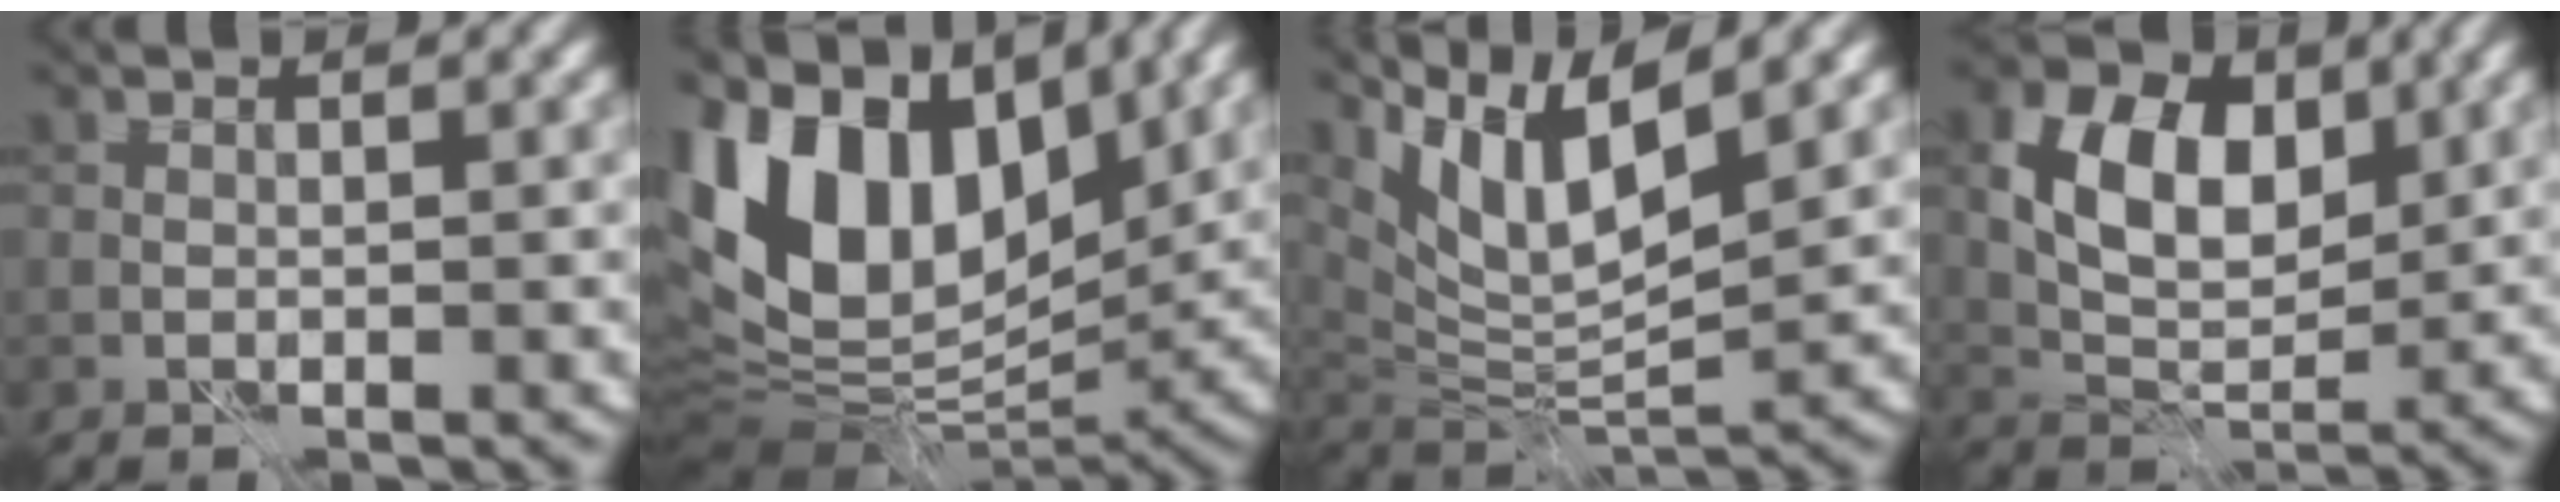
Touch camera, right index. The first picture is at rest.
{"total": 13.6, "force": [4.8, 8.5, 9.4], "torque": [-0.193, 0.021, 0.086]}
{"total": 8.0, "force": [5.0, 2.2, 5.8], "torque": [-0.116, -0.005, 0.097]}
{"total": 7.2, "force": [2.1, 4.6, 5.1], "torque": [-0.095, 0.001, 0.039]}